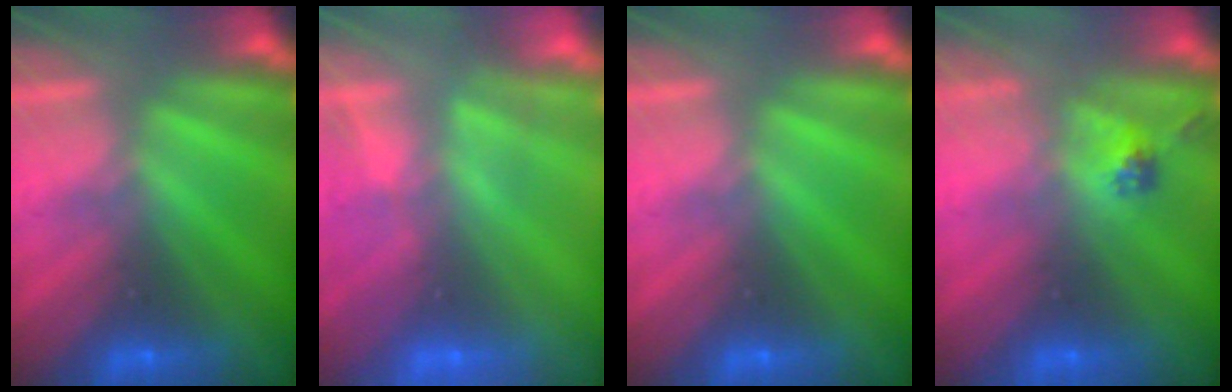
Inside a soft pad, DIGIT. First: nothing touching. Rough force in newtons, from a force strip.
{"total": 2.8}
{"total": 0.0}
{"total": 2.3}